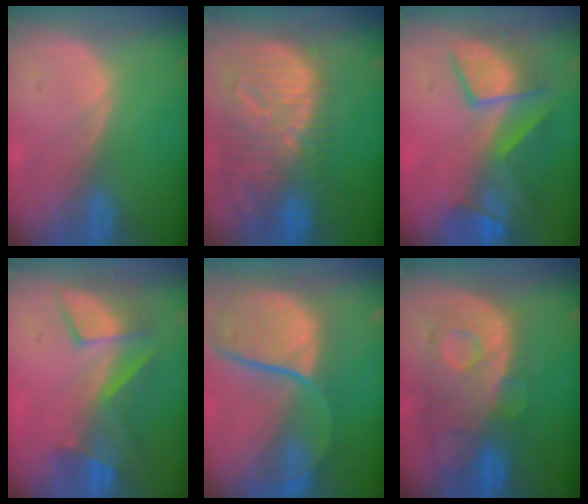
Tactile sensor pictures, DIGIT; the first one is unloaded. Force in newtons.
{"total": 12.9, "press": 11.2, "slide": 6.4}
{"total": 8.6, "press": 8.2, "slide": 2.6}
{"total": 8.4, "press": 7.2, "slide": 4.3}
{"total": 12.1, "press": 9.8, "slide": 7.1}
{"total": 11.2, "press": 9.7, "slide": 5.6}